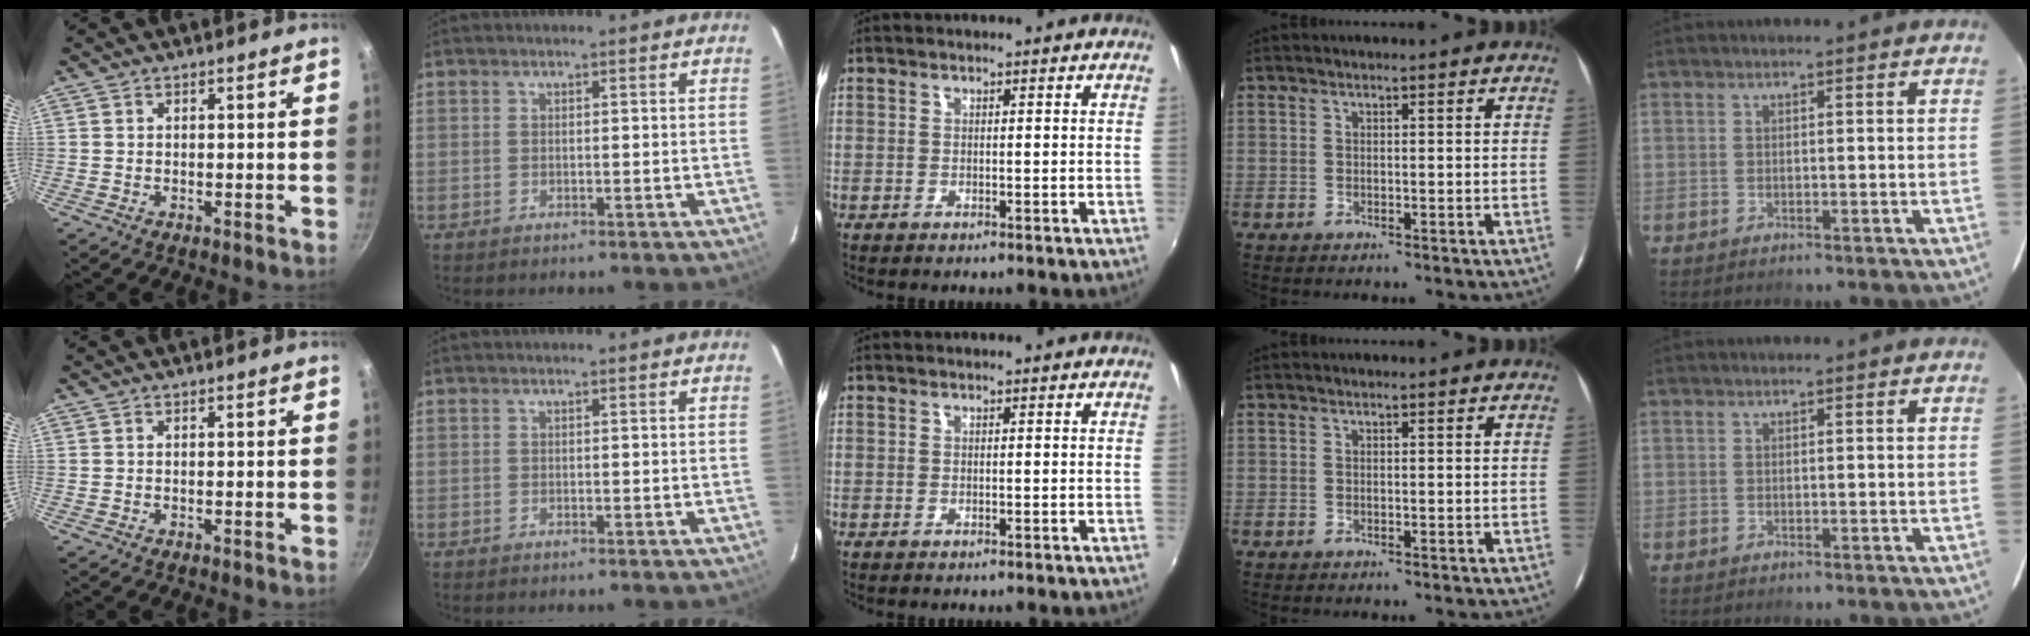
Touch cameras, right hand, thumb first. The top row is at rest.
{}